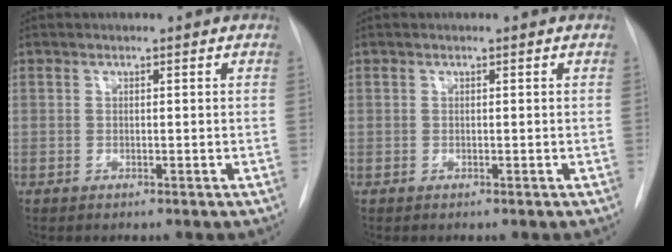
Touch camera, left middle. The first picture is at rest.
{"total": 0.0}